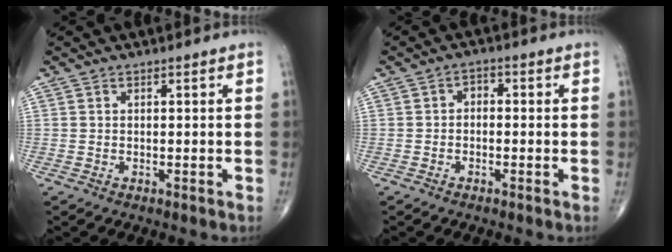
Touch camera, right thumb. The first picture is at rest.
{"total": 2.0, "force": [-0.4, 1.4, 1.4], "torque": [-0.010, 0.013, -0.016]}